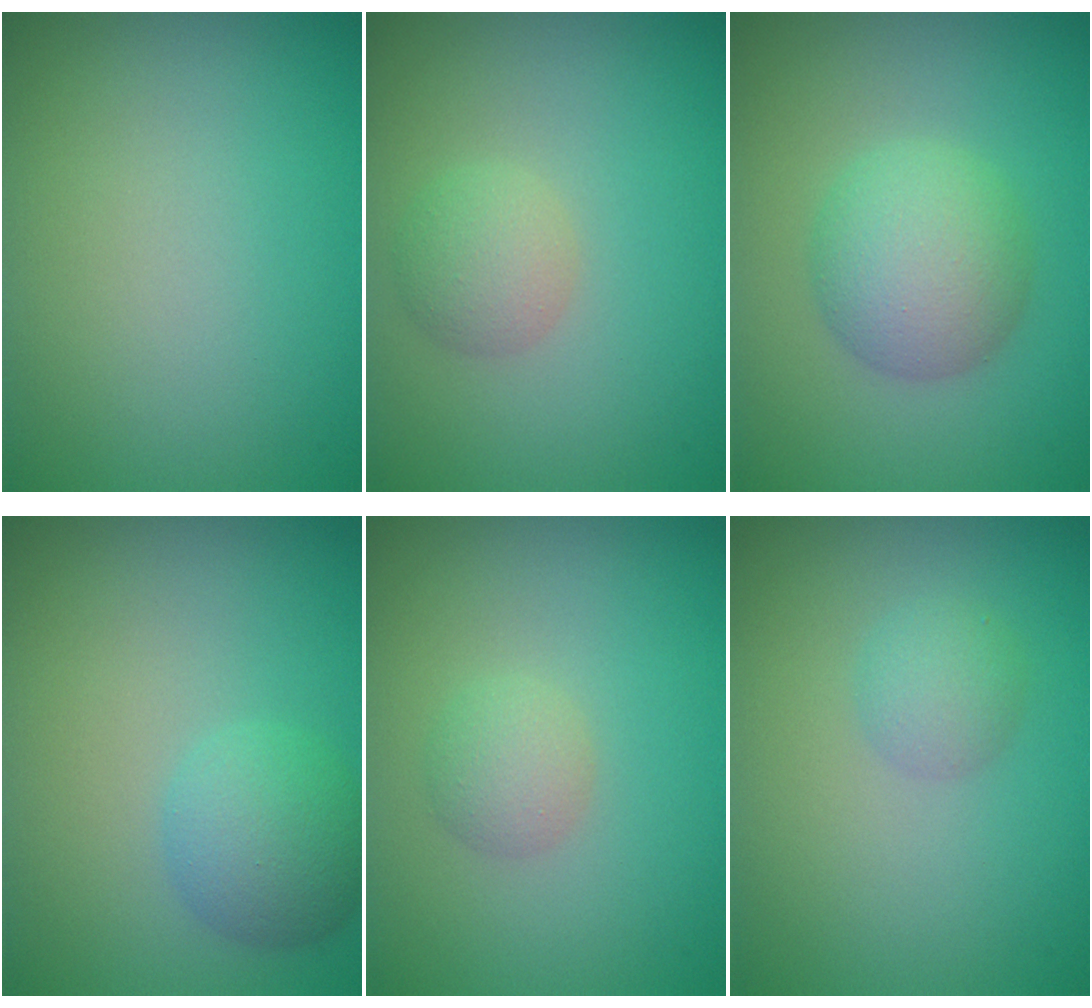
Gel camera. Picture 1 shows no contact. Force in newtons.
{"total": 2.3, "press": 2.3, "slide": 0.1}
{"total": 4.8, "press": 4.8, "slide": 0.1}
{"total": 3.5, "press": 3.5, "slide": 0.1}
{"total": 1.8, "press": 1.8, "slide": 0.1}
{"total": 1.7, "press": 1.7, "slide": 0.0}